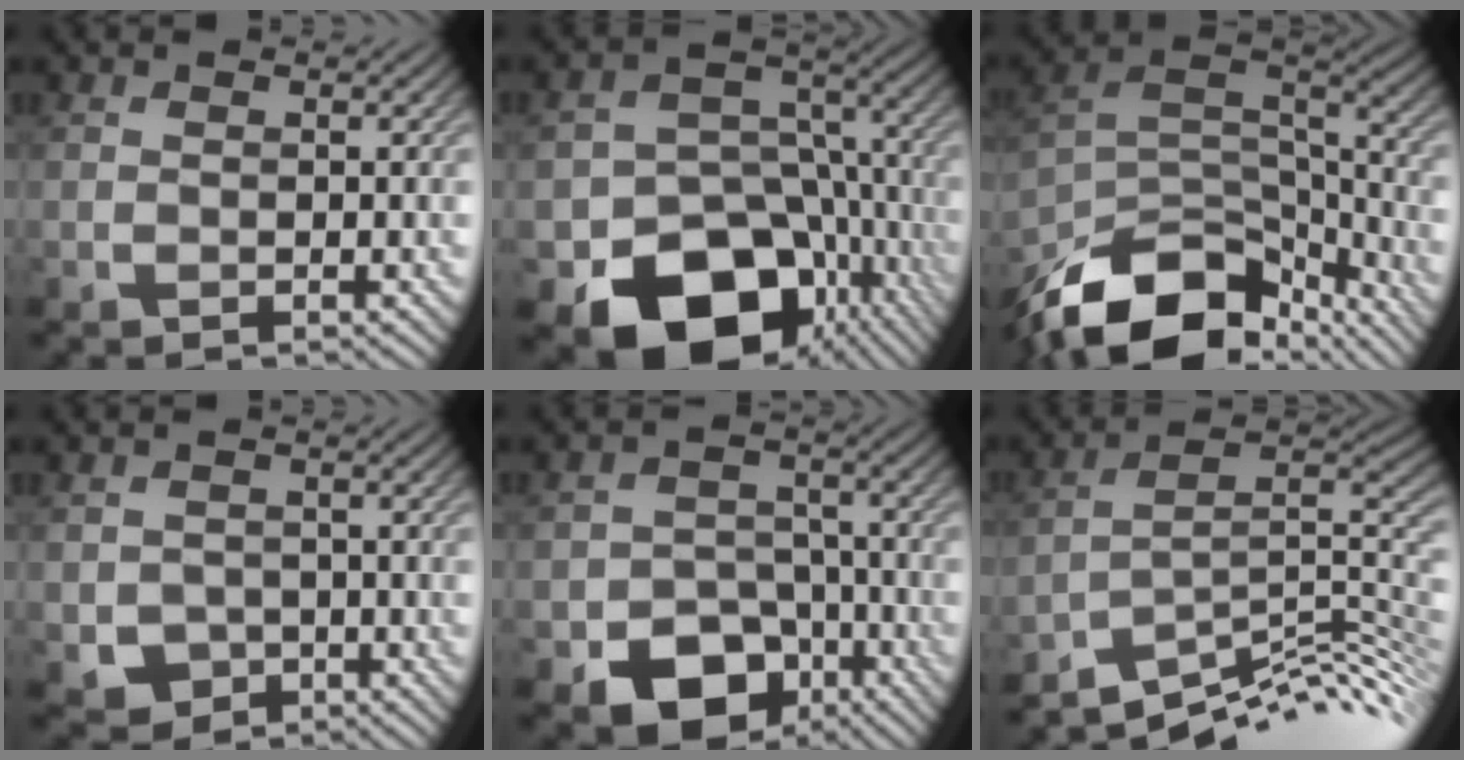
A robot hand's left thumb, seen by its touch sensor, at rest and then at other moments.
{"total": 17.4, "force": [-8.5, 12.7, 8.4], "torque": [-0.117, -0.046, -0.111]}
{"total": 15.2, "force": [-10.9, 7.2, 7.7], "torque": [-0.185, -0.018, -0.180]}
{"total": 3.2, "force": [-1.1, 2.8, 1.0], "torque": [-0.031, -0.011, -0.022]}
{"total": 10.8, "force": [-6.3, 7.3, 4.9], "torque": [-0.081, -0.022, -0.105]}
{"total": 11.0, "force": [-7.3, 2.8, 7.7], "torque": [-0.123, 0.002, -0.119]}